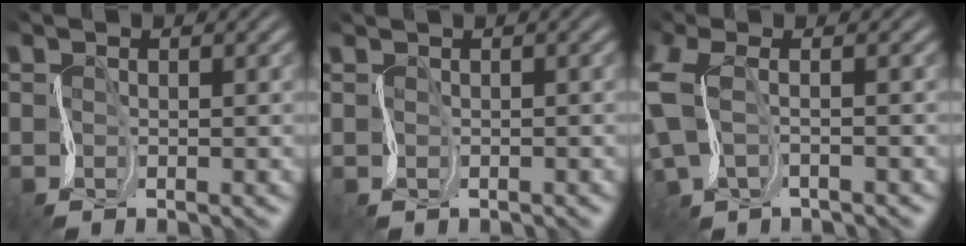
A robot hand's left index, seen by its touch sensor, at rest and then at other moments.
{"total": 0.8, "force": [0.1, -0.4, -0.7], "torque": [0.012, -0.001, -0.002]}
{"total": 3.0, "force": [0.6, 1.5, 2.5], "torque": [-0.088, 0.004, -0.001]}